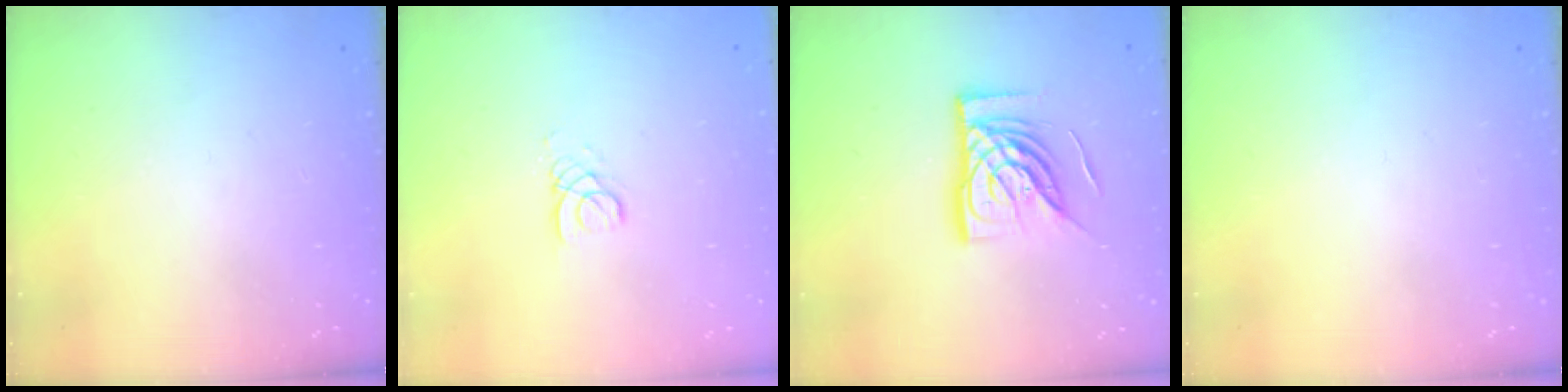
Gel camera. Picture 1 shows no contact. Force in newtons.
{"total": 2.6, "press": 2.6, "slide": 0.2}
{"total": 15.0, "press": 15.0, "slide": 1.4}
{"total": 0.0}